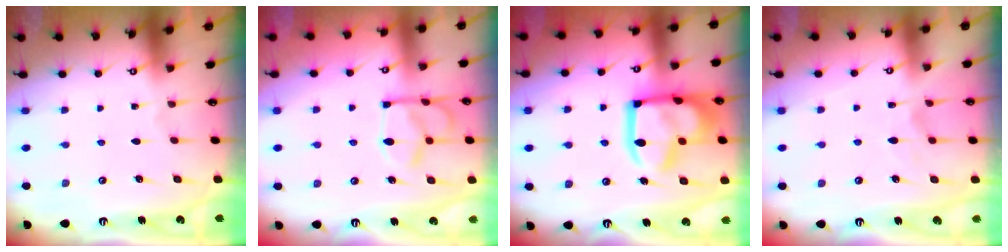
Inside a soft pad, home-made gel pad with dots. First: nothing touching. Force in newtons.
{"total": 9.5, "press": 9.5, "slide": 0.7}
{"total": 21.2, "press": 21.1, "slide": 2.3}
{"total": 2.0, "press": 1.6, "slide": 1.1}